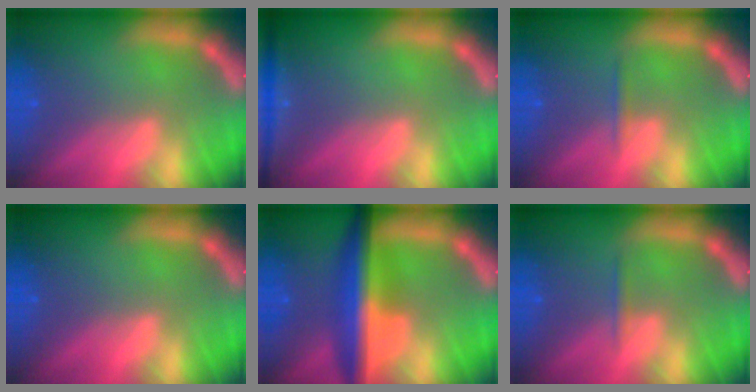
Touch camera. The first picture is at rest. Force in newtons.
{"total": 3.5}
{"total": 0.9}
{"total": 0.0}
{"total": 8.5}
{"total": 0.9}